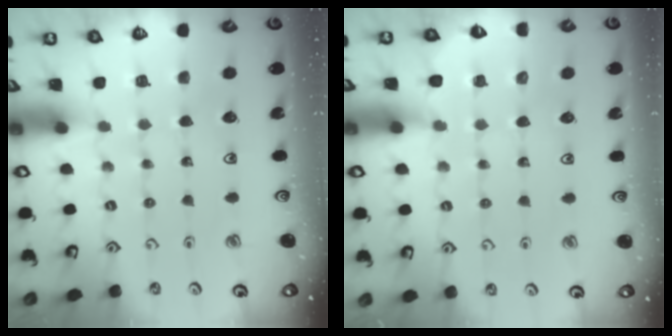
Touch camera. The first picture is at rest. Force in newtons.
{"total": 5.2, "press": 4.8, "slide": 1.8}